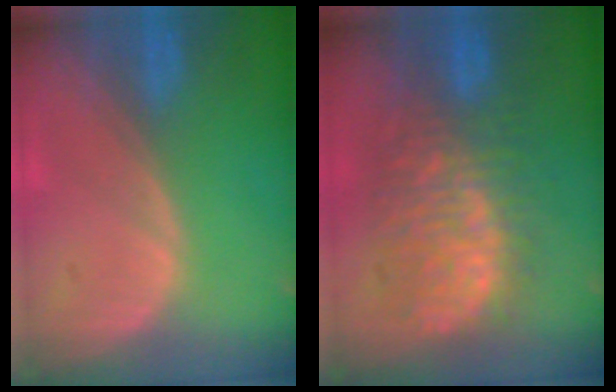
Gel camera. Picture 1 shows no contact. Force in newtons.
{"total": 11.6, "press": 11.6, "slide": 1.3}